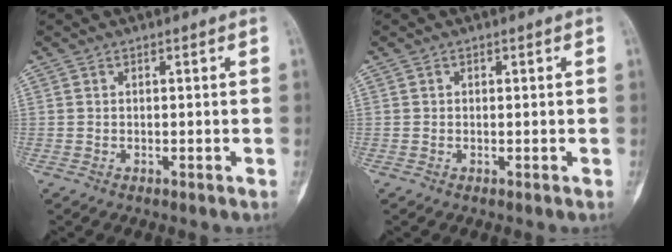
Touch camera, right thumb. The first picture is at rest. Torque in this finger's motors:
{"motor_torque": [-0.21, 0.01, -0.27, -0.04, -0.04]}